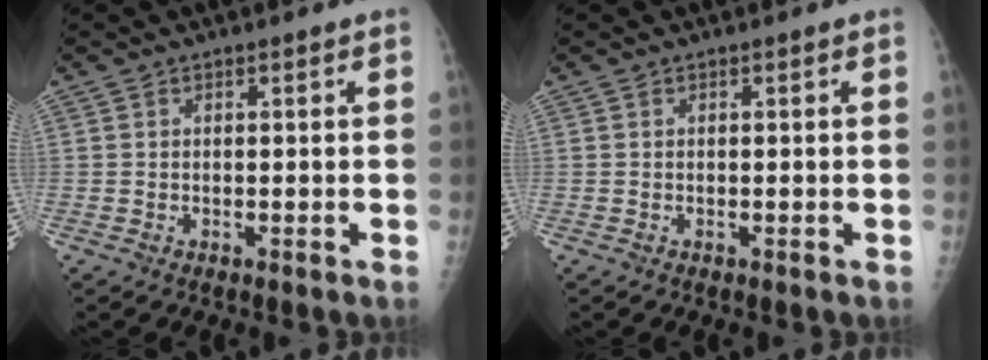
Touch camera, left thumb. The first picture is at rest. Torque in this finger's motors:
{"motor_torque": [0.00, 0.00, -0.02, -0.02, 0.00]}